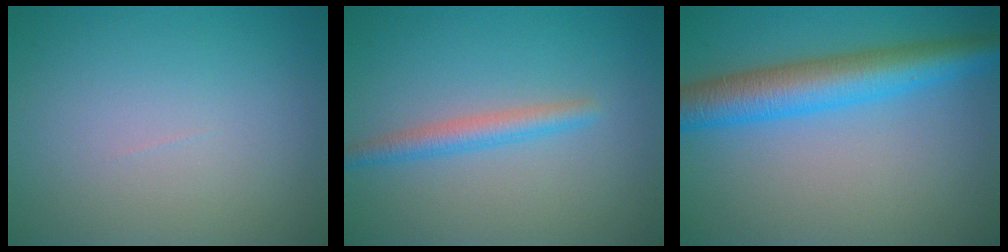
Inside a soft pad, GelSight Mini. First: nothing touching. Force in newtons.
{"total": 2.3, "press": 2.2, "slide": 0.2}
{"total": 6.7, "press": 6.7, "slide": 0.1}